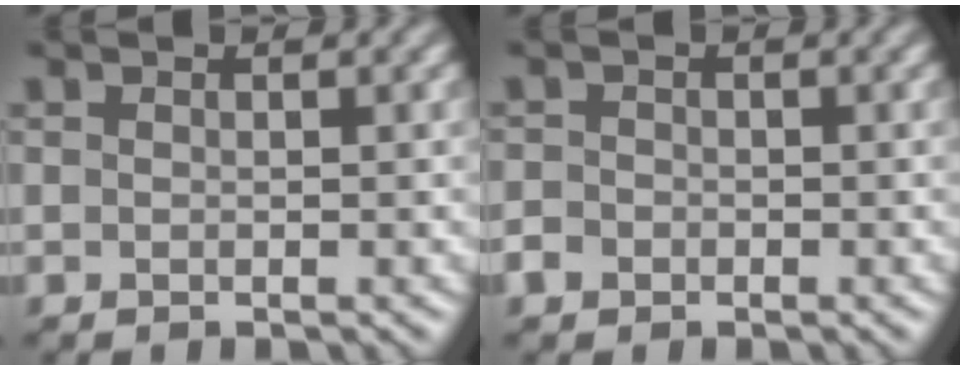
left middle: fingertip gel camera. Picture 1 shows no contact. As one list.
[{"total": 1.6, "force": [-0.9, 1.3, 0.4], "torque": [-0.003, 0.001, -0.020]}]